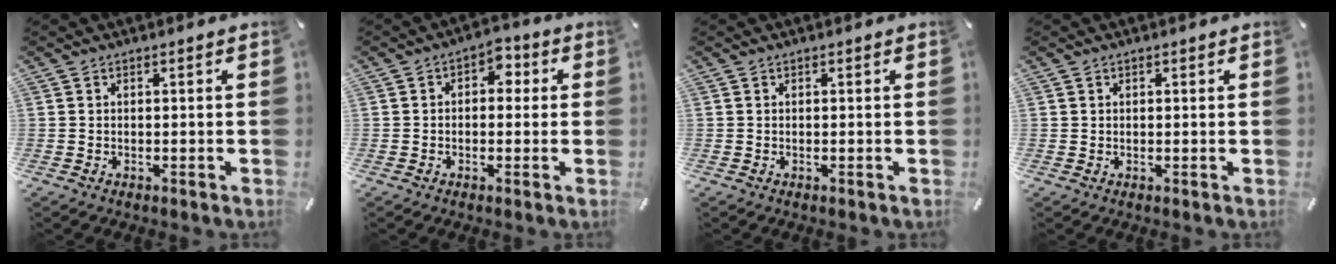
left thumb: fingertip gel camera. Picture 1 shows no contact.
{"total": 3.9, "force": [-0.5, 2.8, 2.6], "torque": [-0.027, 0.008, -0.019]}
{"total": 0.0}
{"total": 0.7, "force": [0.3, 0.6, 0.1], "torque": [0.000, 0.003, 0.006]}